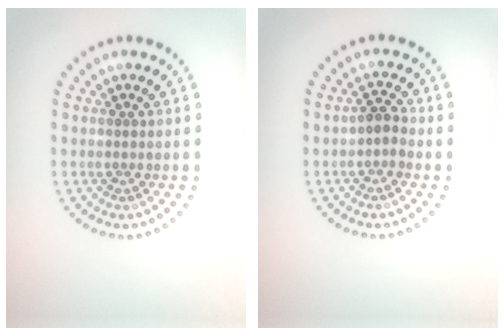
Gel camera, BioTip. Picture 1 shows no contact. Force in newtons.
{"total": 1.6, "press": 1.4, "slide": 0.8}